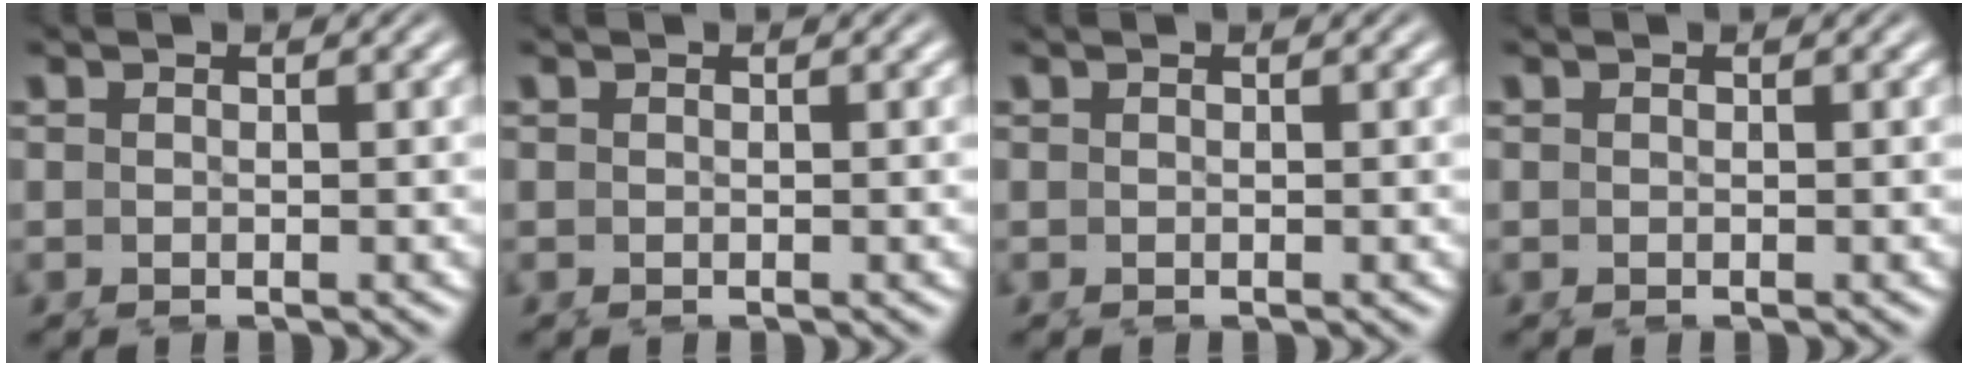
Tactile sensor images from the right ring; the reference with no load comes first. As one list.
[{"total": 0.0}, {"total": 0.0}, {"total": 0.0}]